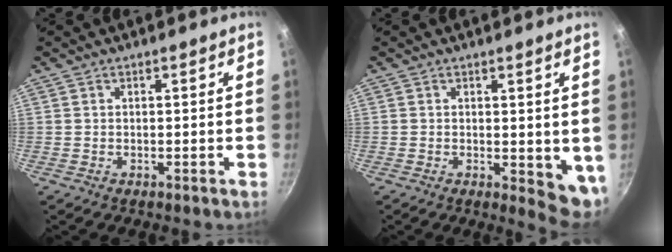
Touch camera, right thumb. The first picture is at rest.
{"total": 5.8, "force": [0.6, 2.8, 5.0], "torque": [-0.059, -0.013, 0.011]}